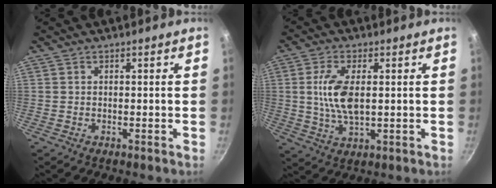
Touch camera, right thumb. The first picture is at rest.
{"total": 8.9, "force": [1.0, 4.1, 7.9], "torque": [-0.166, -0.007, 0.023]}